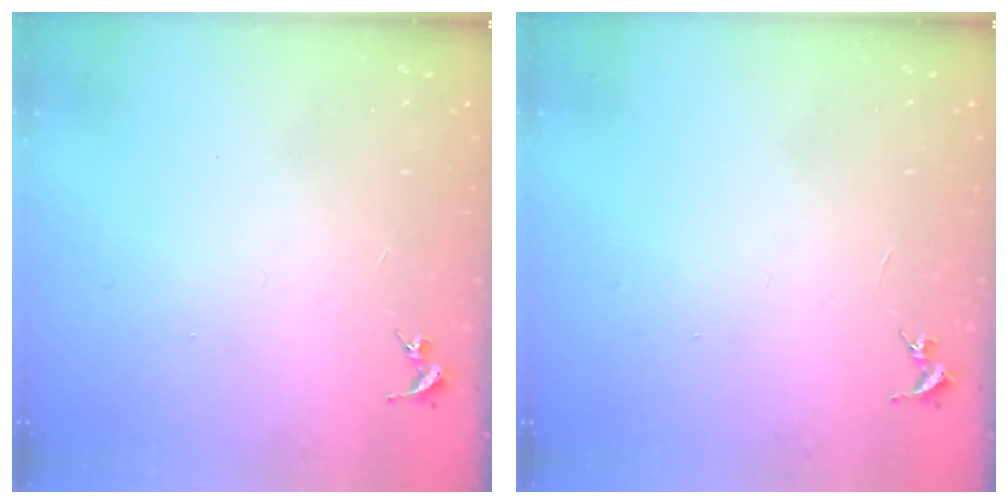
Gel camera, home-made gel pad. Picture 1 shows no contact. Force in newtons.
{"total": 0.0}